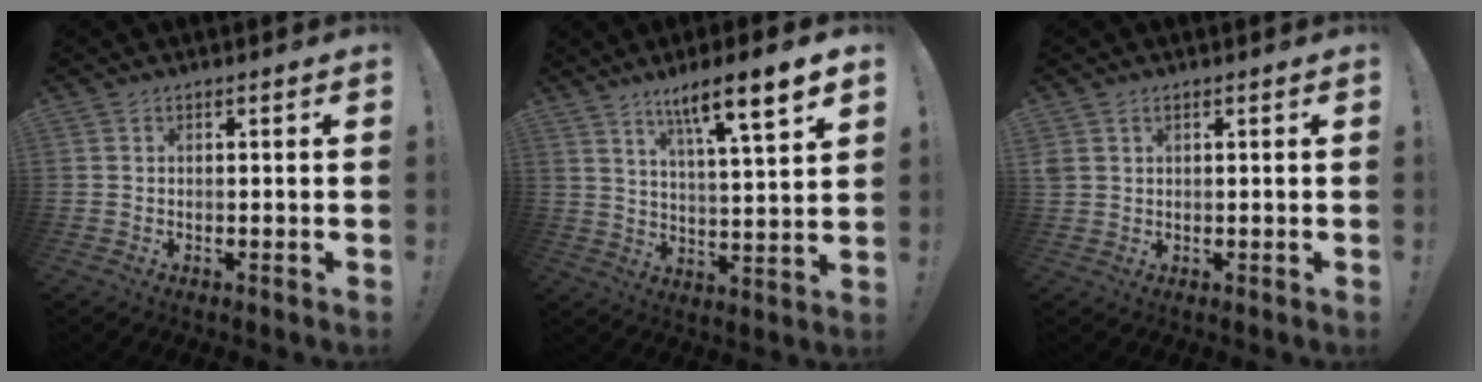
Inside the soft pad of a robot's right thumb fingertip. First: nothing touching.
{"total": 11.4, "force": [7.4, 0.6, 8.7], "torque": [-0.140, -0.045, 0.114]}
{"total": 2.0, "force": [1.1, 1.4, 0.9], "torque": [-0.023, 0.002, 0.024]}